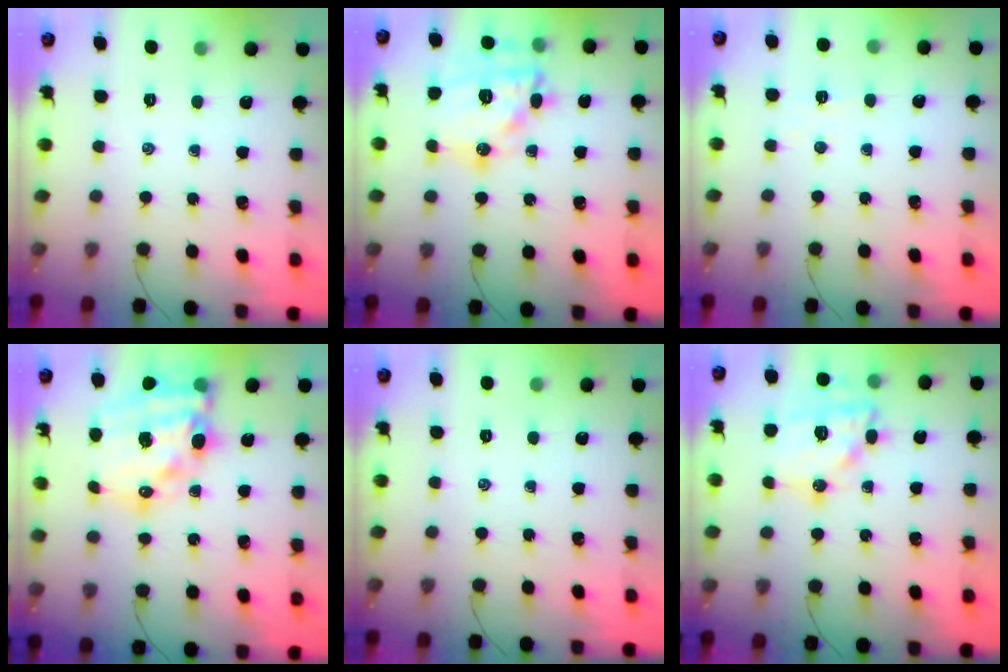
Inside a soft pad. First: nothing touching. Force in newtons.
{"total": 17.5, "press": 17.4, "slide": 1.7}
{"total": 2.8, "press": 2.7, "slide": 0.8}
{"total": 20.7, "press": 20.1, "slide": 4.8}
{"total": 0.0}
{"total": 15.3, "press": 15.1, "slide": 2.4}